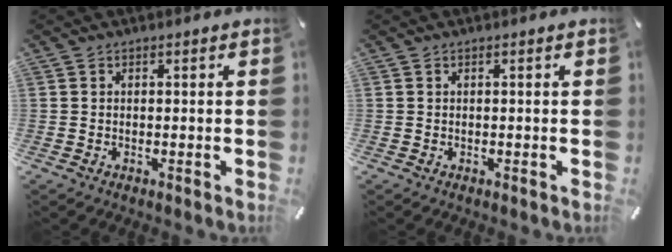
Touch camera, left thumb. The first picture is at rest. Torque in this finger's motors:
{"motor_torque": [-0.01, -0.01, 0.01, 0.01, 0.00]}